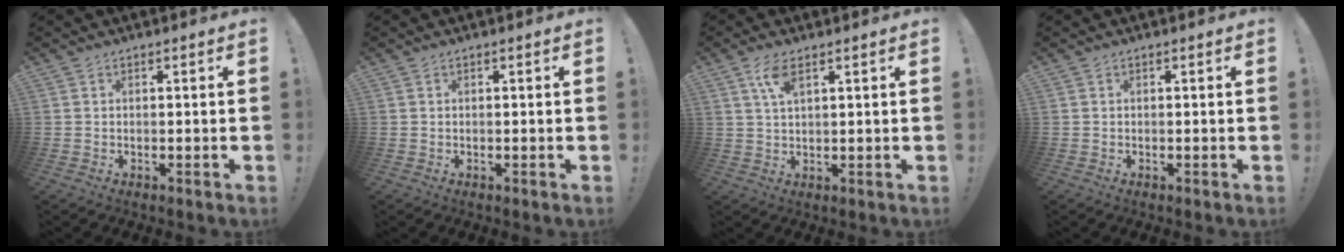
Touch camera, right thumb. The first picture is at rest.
{"total": 0.0}
{"total": 5.3, "force": [2.8, 1.8, 4.2], "torque": [-0.088, 0.001, 0.049]}
{"total": 0.0}